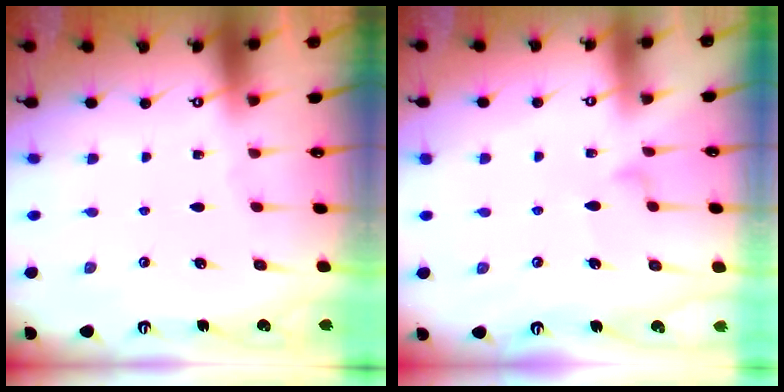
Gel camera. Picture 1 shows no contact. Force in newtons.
{"total": 5.6, "press": 5.6, "slide": 0.3}